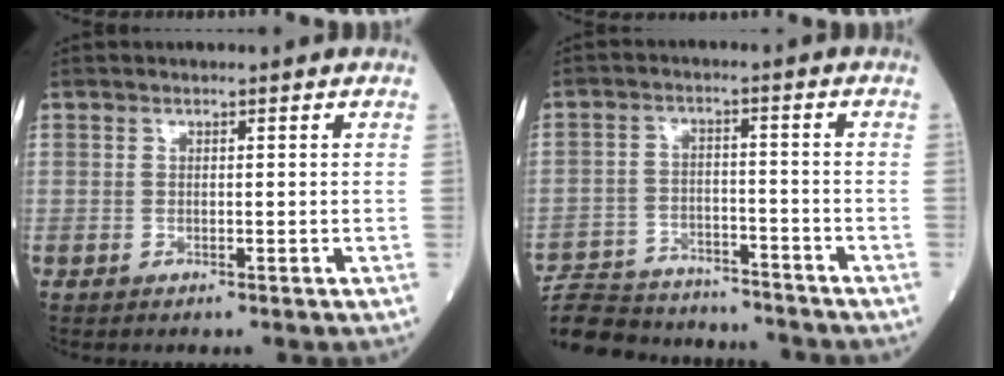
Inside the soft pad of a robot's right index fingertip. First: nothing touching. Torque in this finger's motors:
{"motor_torque": [-0.10, -0.40, -0.48, -0.21]}